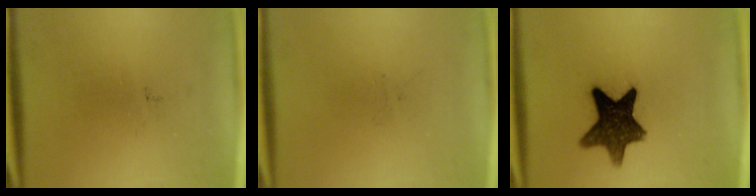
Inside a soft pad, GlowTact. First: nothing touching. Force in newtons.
{"total": 0.0}
{"total": 11.4}